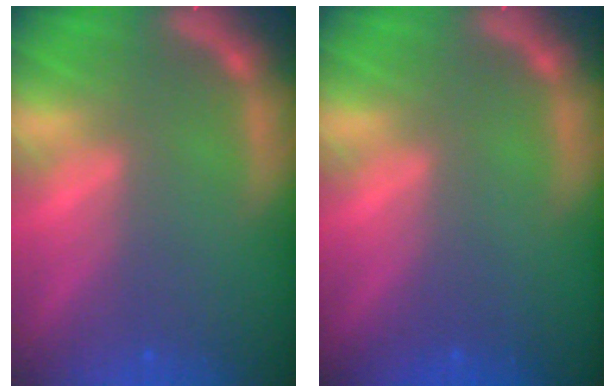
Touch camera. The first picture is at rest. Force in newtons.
{"total": 0.0}